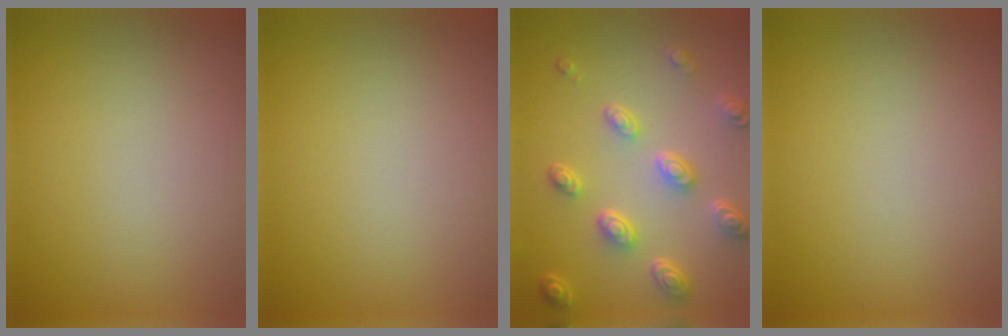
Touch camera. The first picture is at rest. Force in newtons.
{"total": 0.0}
{"total": 5.2, "press": 3.9, "slide": 3.5}
{"total": 0.0}